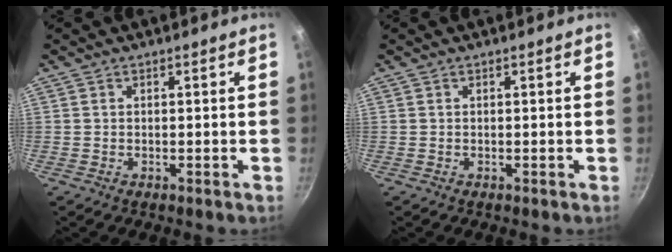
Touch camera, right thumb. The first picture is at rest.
{"total": 0.0}